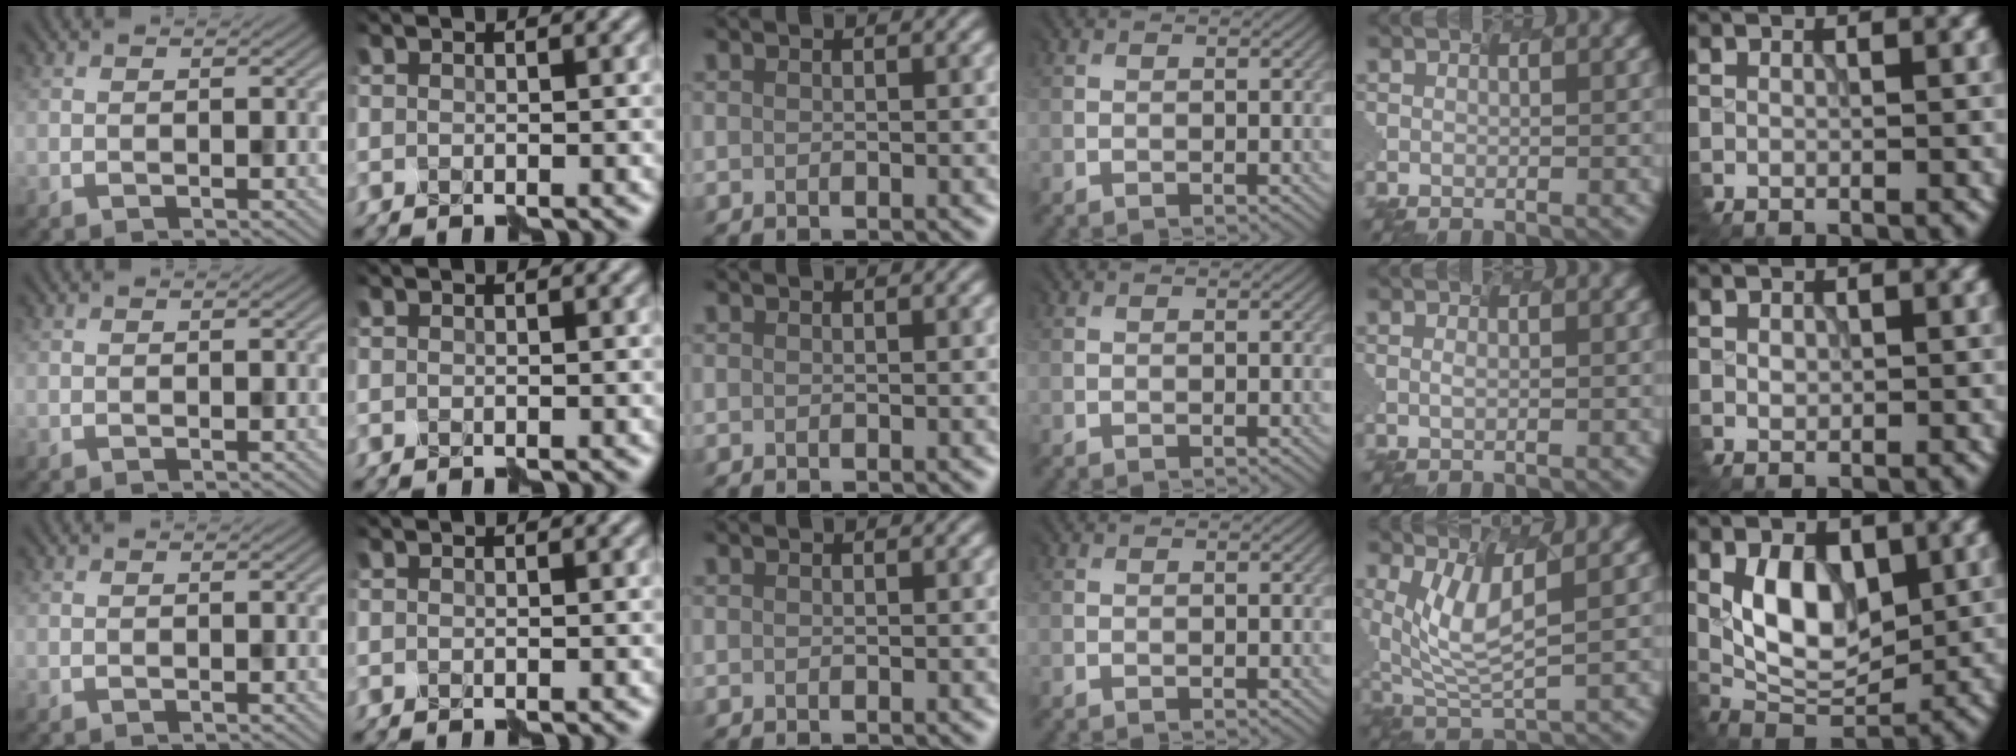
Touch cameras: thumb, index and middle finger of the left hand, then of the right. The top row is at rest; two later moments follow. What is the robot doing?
{"motion": "assemble", "object": "hinged jar"}